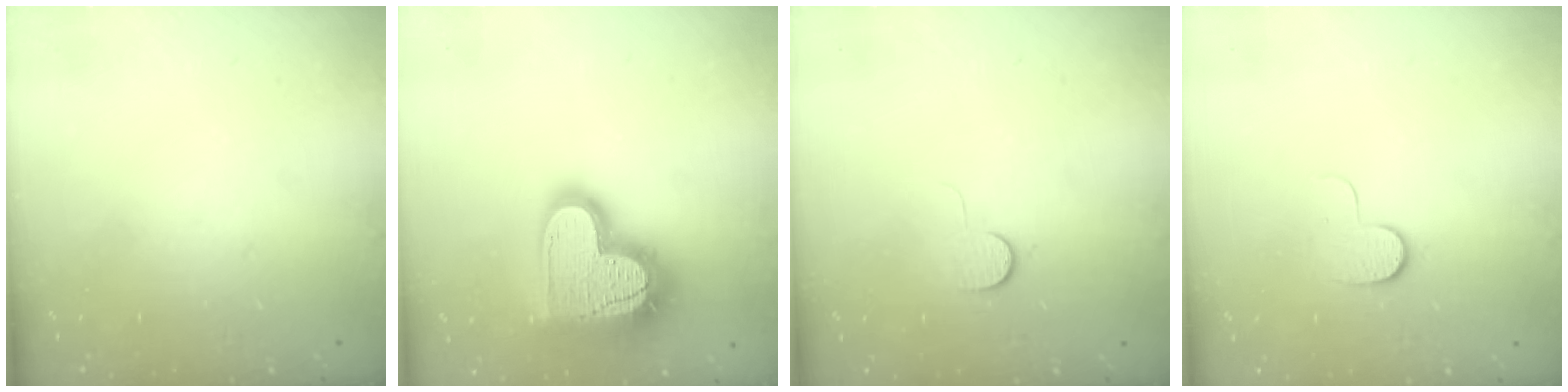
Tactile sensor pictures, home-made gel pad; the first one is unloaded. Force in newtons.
{"total": 23.3, "press": 23.2, "slide": 1.9}
{"total": 4.8, "press": 4.7, "slide": 0.5}
{"total": 5.5, "press": 5.4, "slide": 0.8}